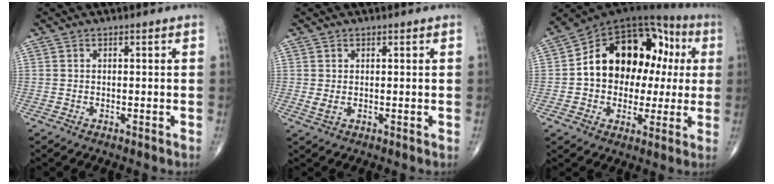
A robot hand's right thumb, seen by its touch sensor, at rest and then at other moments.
{"total": 1.4, "force": [0.3, 0.8, 1.2], "torque": [-0.022, -0.005, 0.008]}
{"total": 20.0, "force": [1.6, 14.4, 13.8], "torque": [-0.160, 0.048, 0.024]}